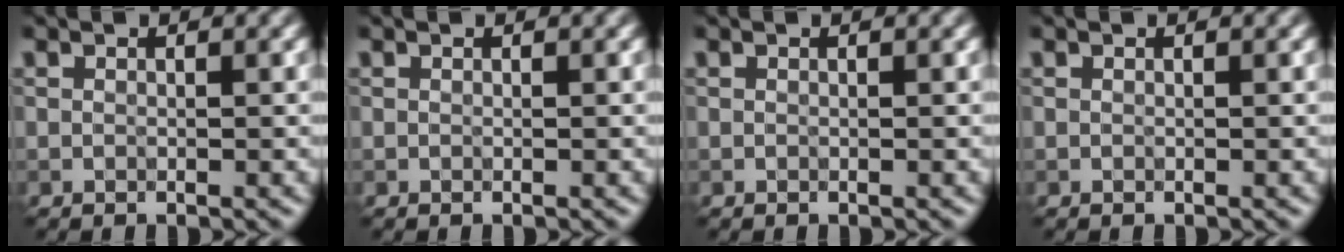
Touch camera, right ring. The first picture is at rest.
{"total": 0.0}
{"total": 0.0}
{"total": 0.0}